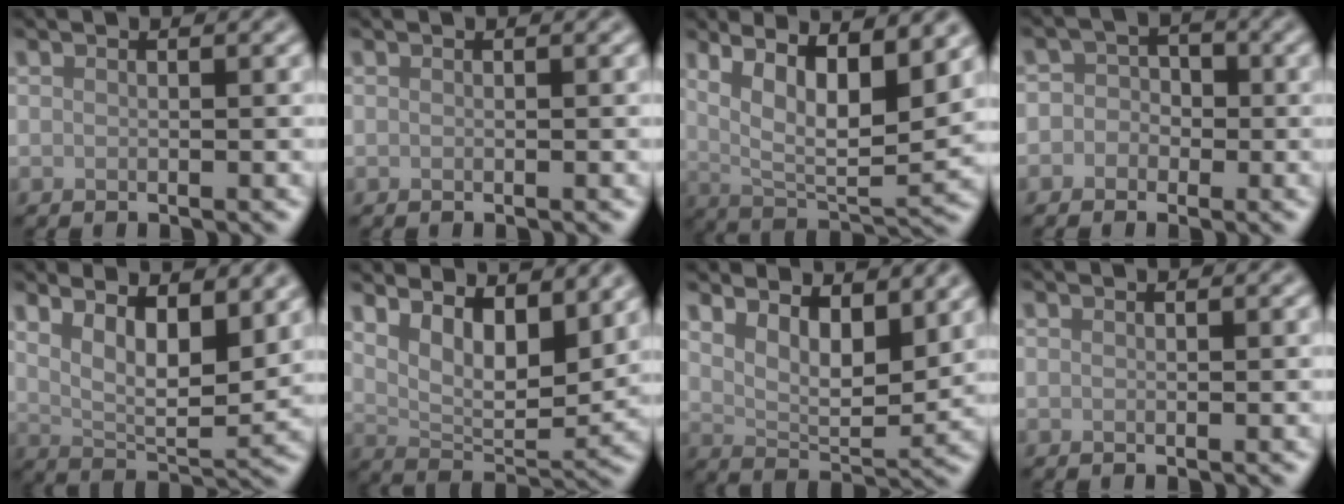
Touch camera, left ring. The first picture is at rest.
{"total": 0.0}
{"total": 11.6, "force": [5.2, 3.8, 9.6], "torque": [-0.151, 0.012, 0.080]}
{"total": 2.9, "force": [-0.7, 2.8, 0.7], "torque": [0.019, 0.016, -0.037]}
{"total": 8.1, "force": [3.9, 3.0, 6.4], "torque": [-0.107, -0.004, 0.067]}
{"total": 7.6, "force": [4.1, 3.3, 5.4], "torque": [-0.093, -0.010, 0.070]}
{"total": 5.8, "force": [3.4, 2.5, 3.9], "torque": [-0.072, -0.010, 0.054]}
{"total": 0.0}